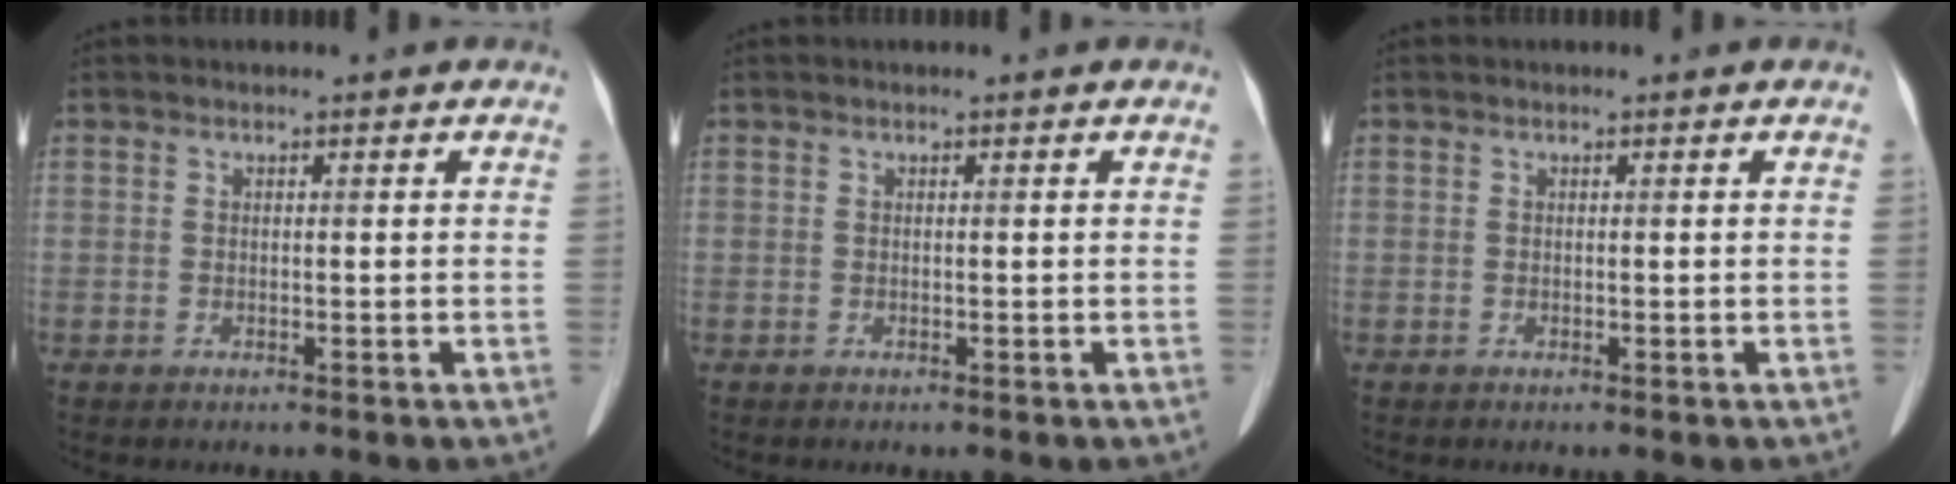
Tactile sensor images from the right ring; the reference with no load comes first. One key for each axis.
{"total": 0.0}
{"total": 0.0}